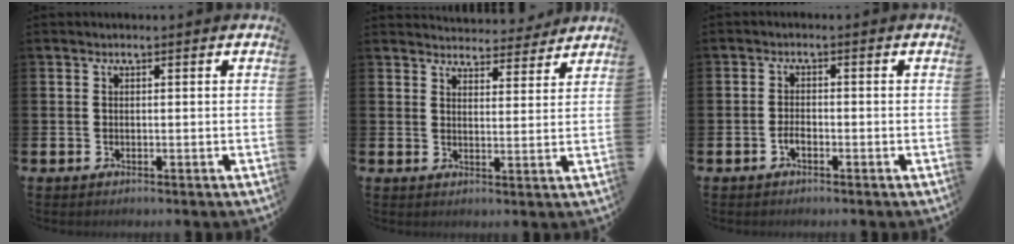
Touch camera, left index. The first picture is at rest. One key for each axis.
{"total": 4.4, "fx": 4.3, "fy": 0.7, "fz": -0.1, "tx": -0.003, "ty": -0.033, "tz": 0.076}
{"total": 1.5, "fx": -0.9, "fy": 0.7, "fz": 1.1, "tx": -0.024, "ty": 0.003, "tz": -0.017}